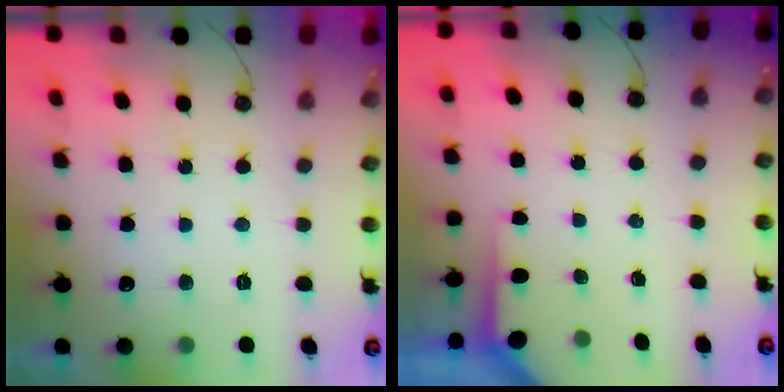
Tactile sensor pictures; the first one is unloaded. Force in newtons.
{"total": 3.7, "press": 3.7, "slide": 0.3}